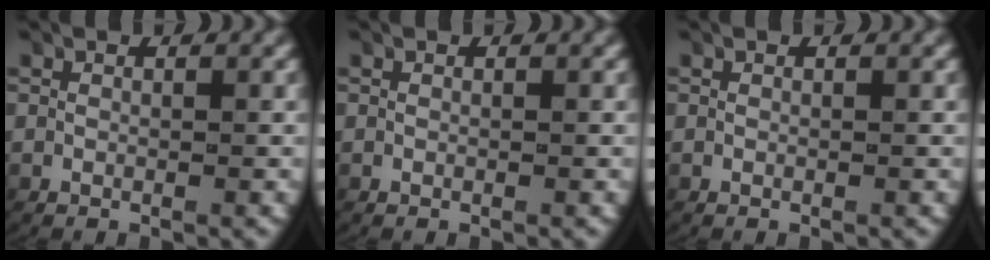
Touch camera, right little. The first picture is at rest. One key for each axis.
{"total": 0.0}
{"total": 0.0}